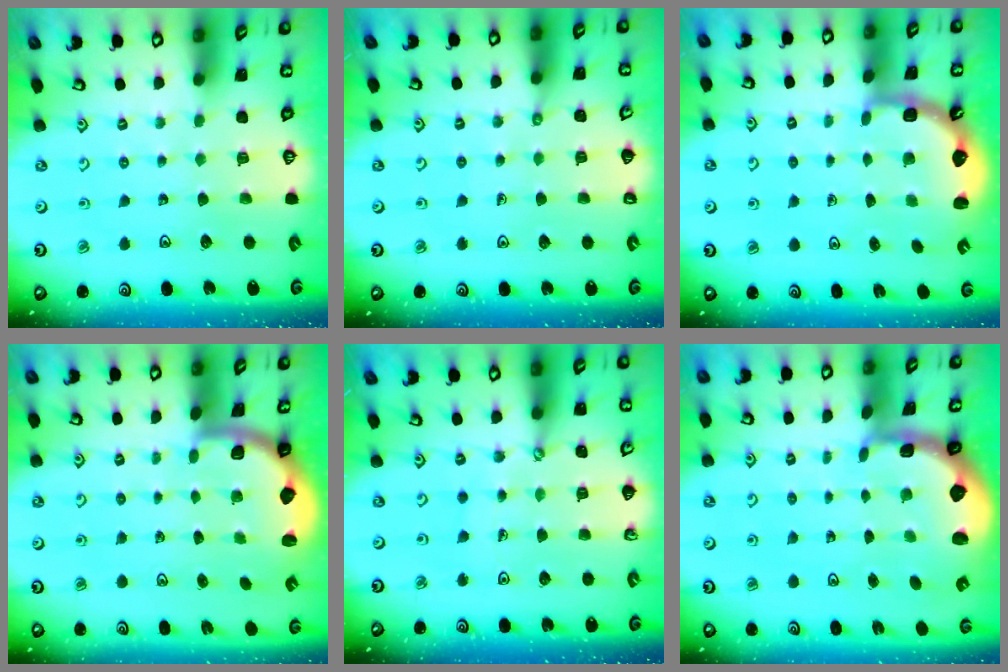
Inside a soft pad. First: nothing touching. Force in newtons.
{"total": 3.8, "press": 3.7, "slide": 0.6}
{"total": 2.5, "press": 2.1, "slide": 1.3}
{"total": 2.0, "press": 2.0, "slide": 0.5}
{"total": 1.0, "press": 1.0, "slide": 0.2}
{"total": 2.3, "press": 1.5, "slide": 1.8}